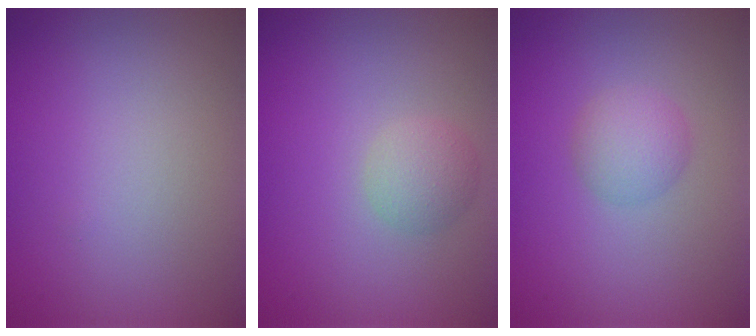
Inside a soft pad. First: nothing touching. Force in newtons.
{"total": 2.1, "press": 2.1, "slide": 0.1}
{"total": 2.4, "press": 2.4, "slide": 0.1}